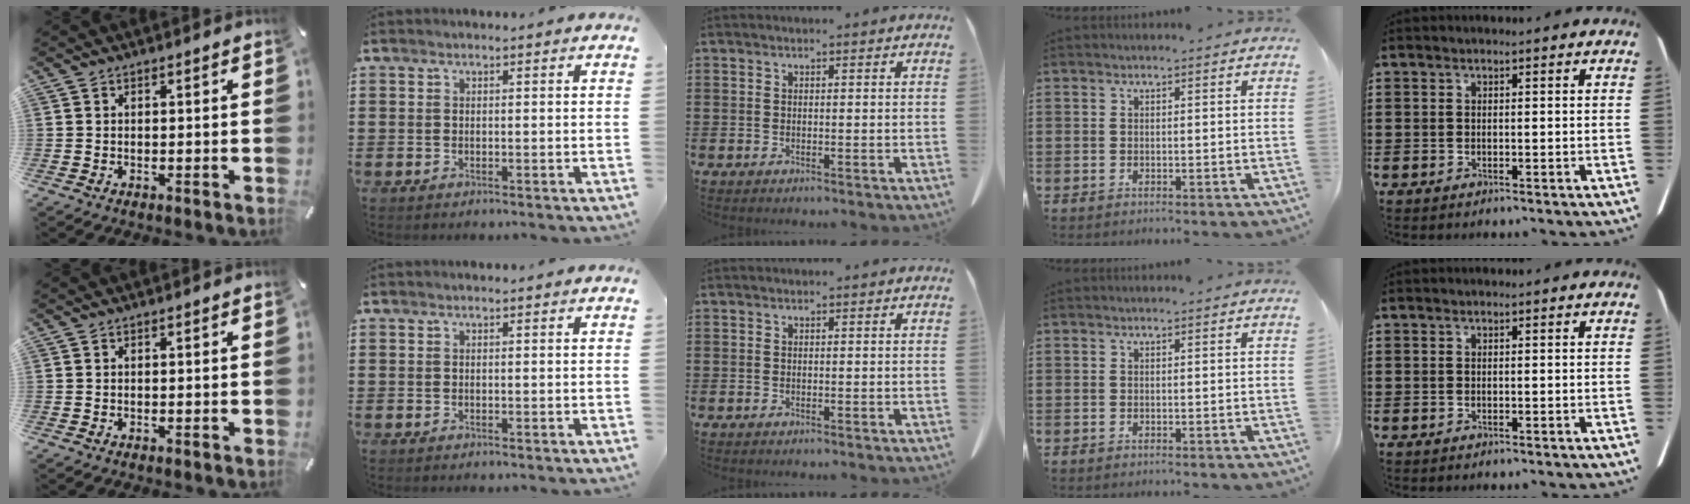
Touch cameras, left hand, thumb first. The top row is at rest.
{}